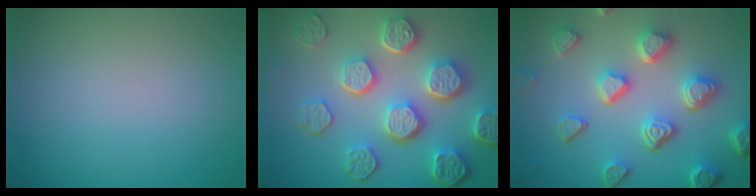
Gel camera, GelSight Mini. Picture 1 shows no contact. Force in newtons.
{"total": 8.6, "press": 6.3, "slide": 5.9}
{"total": 6.8, "press": 5.4, "slide": 4.2}